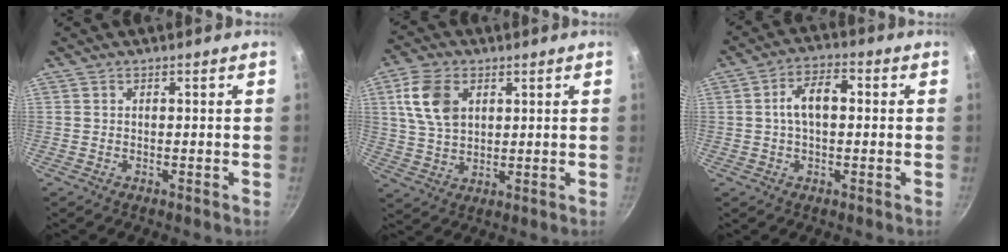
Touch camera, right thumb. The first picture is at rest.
{"total": 10.2, "force": [3.3, 6.7, 6.9], "torque": [-0.118, -0.006, 0.066]}
{"total": 7.2, "force": [0.7, 3.9, 6.1], "torque": [-0.094, 0.020, 0.005]}